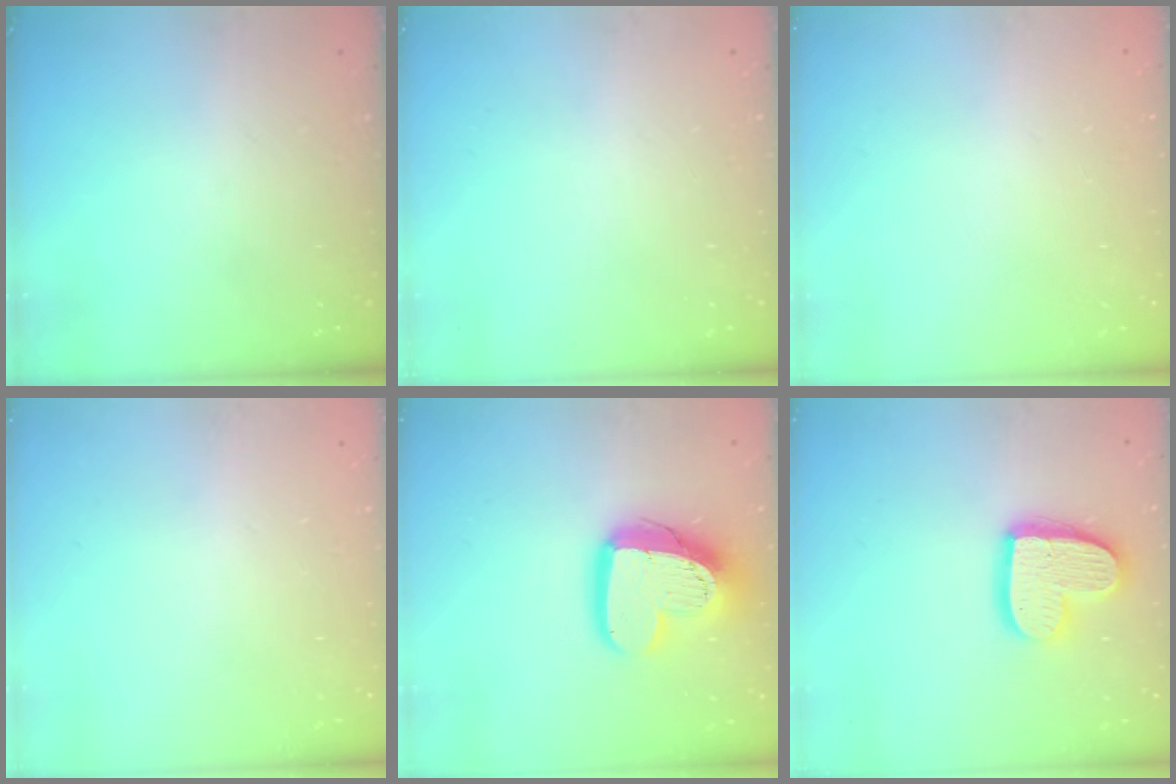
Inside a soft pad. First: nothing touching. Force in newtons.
{"total": 0.0}
{"total": 0.0}
{"total": 0.0}
{"total": 16.5, "press": 16.5, "slide": 1.4}
{"total": 16.2, "press": 16.1, "slide": 1.3}